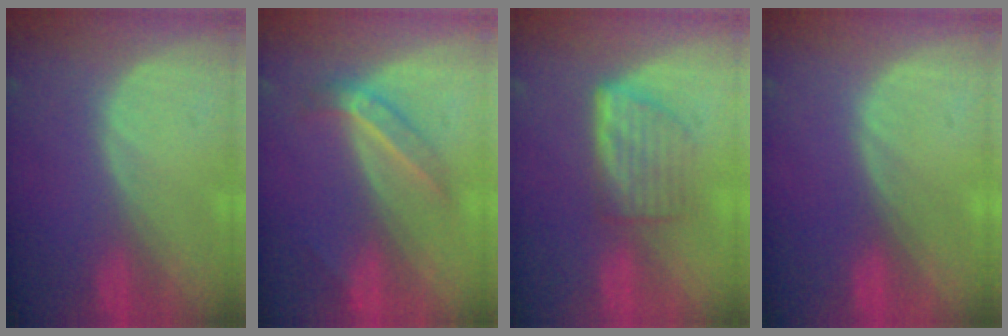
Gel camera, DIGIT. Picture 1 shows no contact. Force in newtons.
{"total": 4.0, "press": 3.9, "slide": 0.7}
{"total": 6.1, "press": 5.4, "slide": 2.7}
{"total": 0.0}